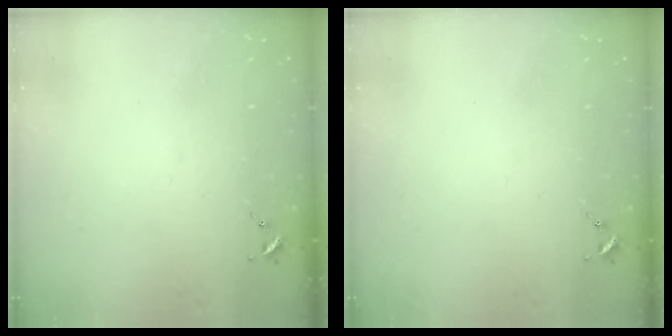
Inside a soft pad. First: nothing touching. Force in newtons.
{"total": 0.0}